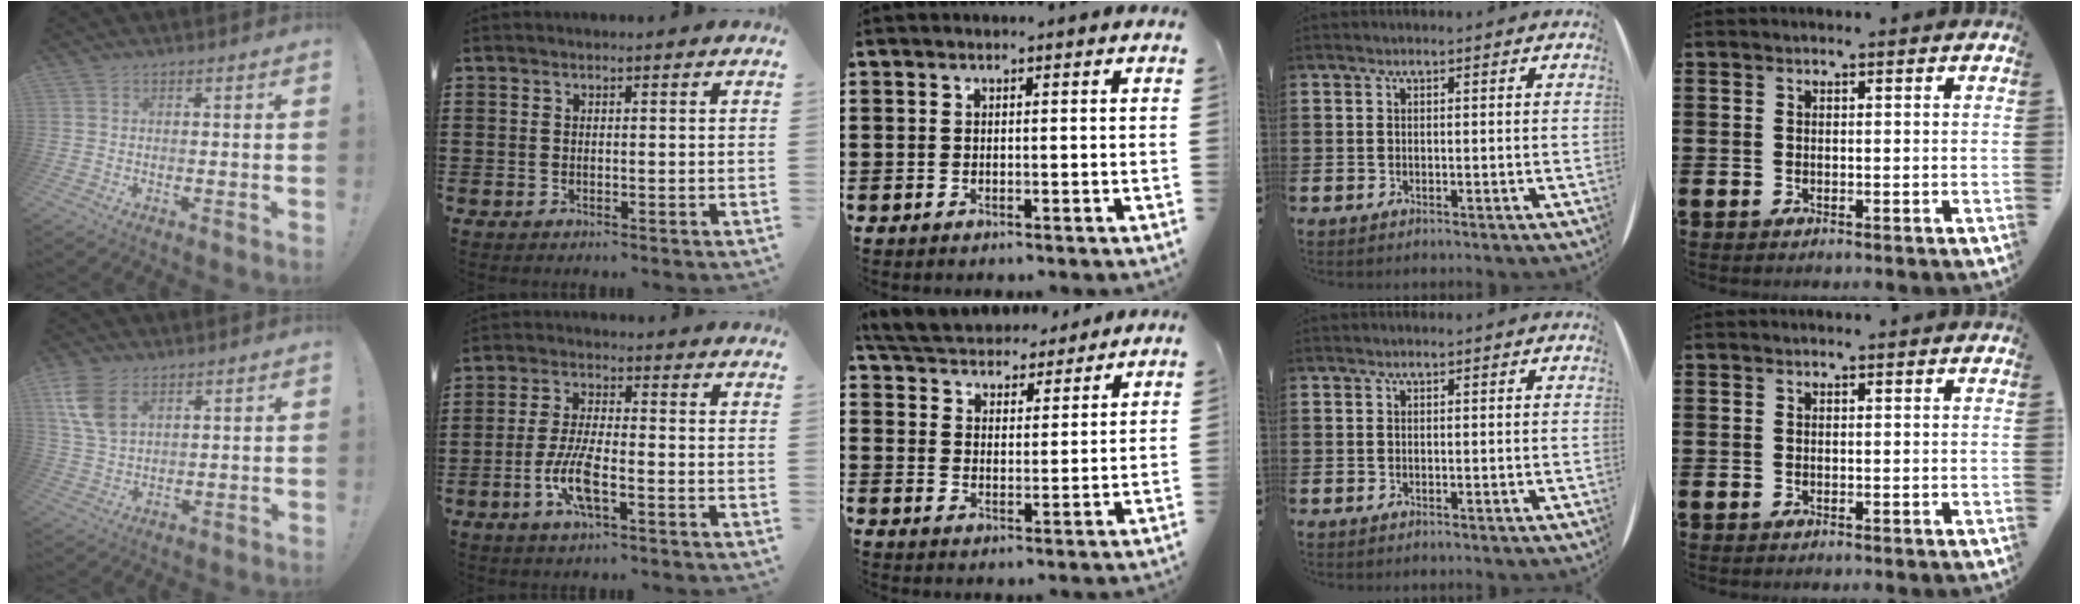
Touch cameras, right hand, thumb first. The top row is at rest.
{"thumb": {"total": 9.2, "force": [4.6, 5.7, 5.7], "torque": [-0.107, -0.007, 0.091]}, "index": {"total": 7.1, "force": [-2.6, 1.9, 6.2], "torque": [-0.136, -0.011, -0.051]}, "middle": {"total": 5.7, "force": [5.6, 1.2, 0.1], "torque": [-0.033, -0.030, 0.100]}}